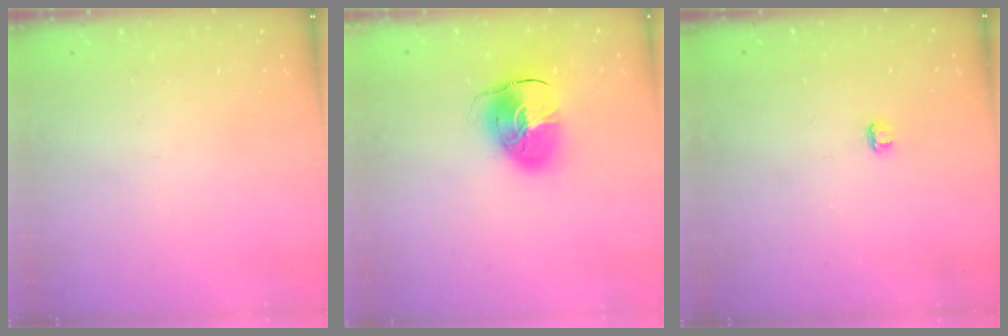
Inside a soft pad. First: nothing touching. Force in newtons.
{"total": 11.9, "press": 11.7, "slide": 1.8}
{"total": 2.9, "press": 2.9, "slide": 0.3}